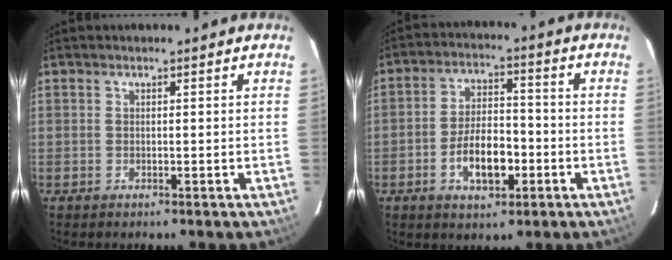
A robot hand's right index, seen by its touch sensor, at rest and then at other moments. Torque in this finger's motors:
{"motor_torque": [0.27, -0.21, 0.22, 0.06]}